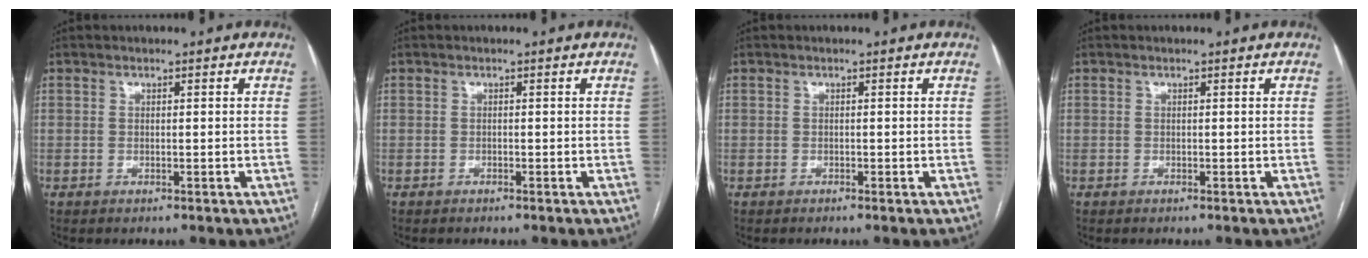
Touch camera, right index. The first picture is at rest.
{"total": 0.0}
{"total": 0.0}
{"total": 0.0}